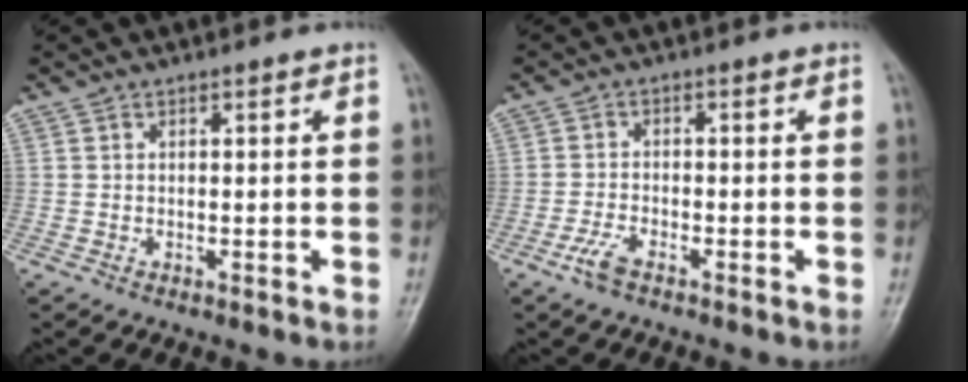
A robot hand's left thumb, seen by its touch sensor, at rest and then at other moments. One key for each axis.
{"total": 3.3, "fx": -2.2, "fy": 1.2, "fz": 2.1, "tx": -0.051, "ty": 0.010, "tz": -0.046}